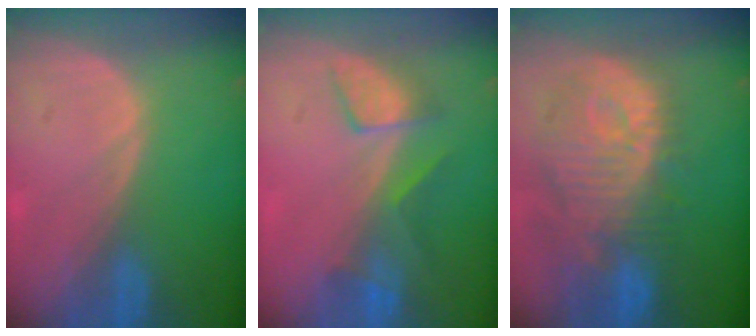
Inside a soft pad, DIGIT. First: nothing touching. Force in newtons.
{"total": 5.2, "press": 5.0, "slide": 1.2}
{"total": 12.7, "press": 11.3, "slide": 5.8}